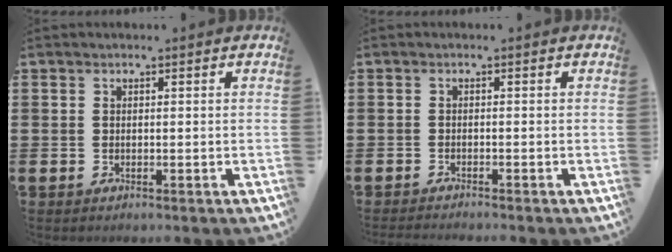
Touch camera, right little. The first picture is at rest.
{"total": 0.8, "force": [-0.8, -0.1, 0.1], "torque": [-0.002, -0.001, -0.016]}